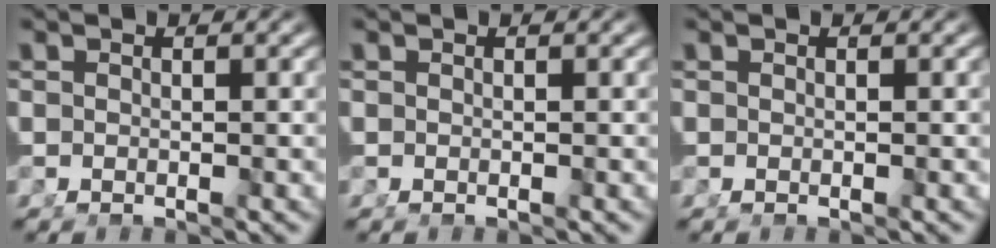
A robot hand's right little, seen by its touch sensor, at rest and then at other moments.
{"total": 0.0}
{"total": 0.0}